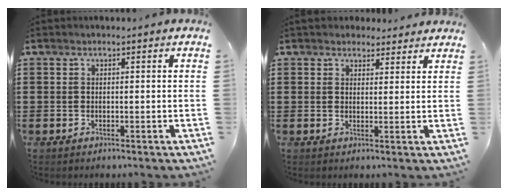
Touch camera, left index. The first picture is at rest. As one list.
[{"total": 2.8, "force": [2.6, 1.1, 0.2], "torque": [-0.002, -0.004, 0.047]}]